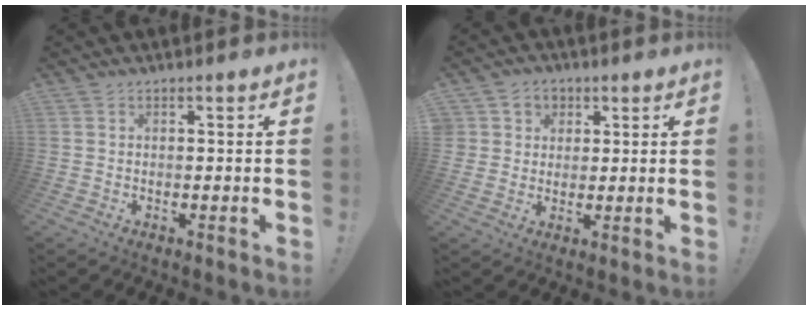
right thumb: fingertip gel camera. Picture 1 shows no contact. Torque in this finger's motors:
{"motor_torque": [0.45, 1.43, -0.18, 0.46, 0.01]}